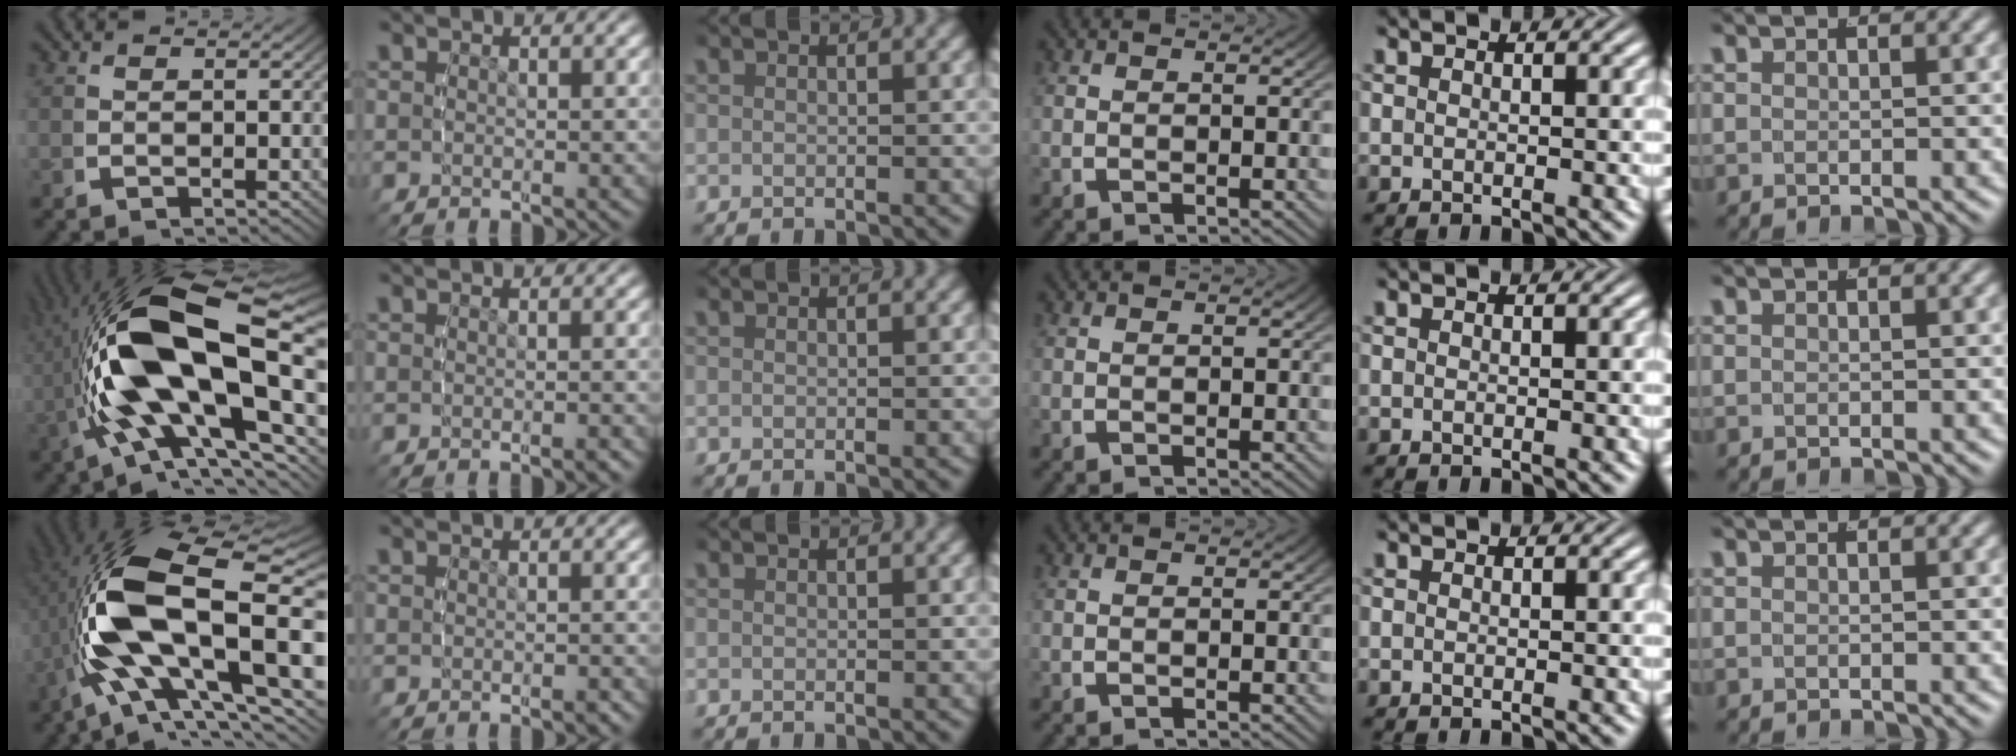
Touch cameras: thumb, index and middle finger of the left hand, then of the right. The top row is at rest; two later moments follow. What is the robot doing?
{"motion": "lift_and_place", "object": "button"}